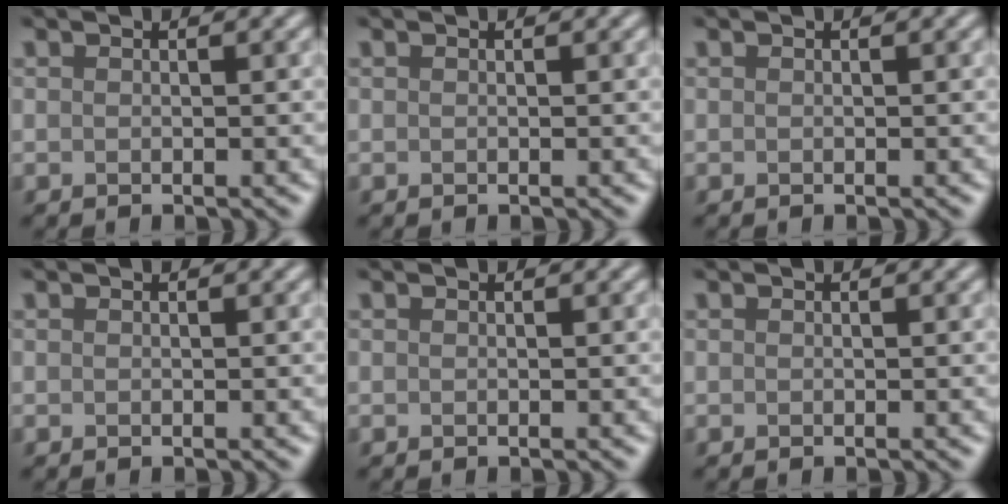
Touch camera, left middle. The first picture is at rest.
{"total": 0.0}
{"total": 0.0}
{"total": 0.0}
{"total": 0.0}
{"total": 0.0}